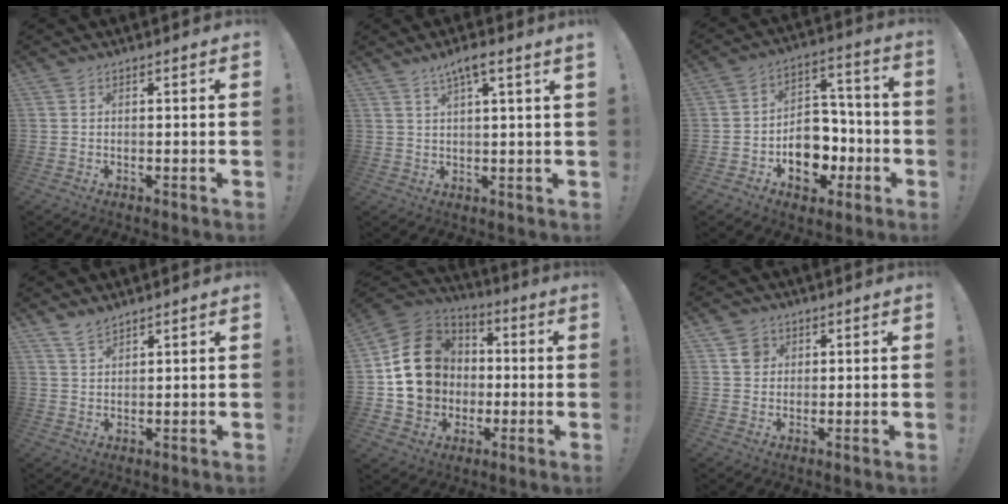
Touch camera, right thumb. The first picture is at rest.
{"total": 5.1, "force": [3.0, -0.3, 4.1], "torque": [-0.075, -0.006, 0.046]}
{"total": 13.9, "force": [-5.0, 10.8, 7.3], "torque": [-0.091, 0.040, -0.075]}
{"total": 3.8, "force": [3.3, 1.2, 1.5], "torque": [-0.023, -0.021, 0.059]}
{"total": 19.2, "force": [1.4, 16.7, 9.3], "torque": [-0.139, 0.016, 0.050]}
{"total": 4.2, "force": [1.8, 3.7, 0.9], "torque": [-0.001, -0.004, 0.031]}